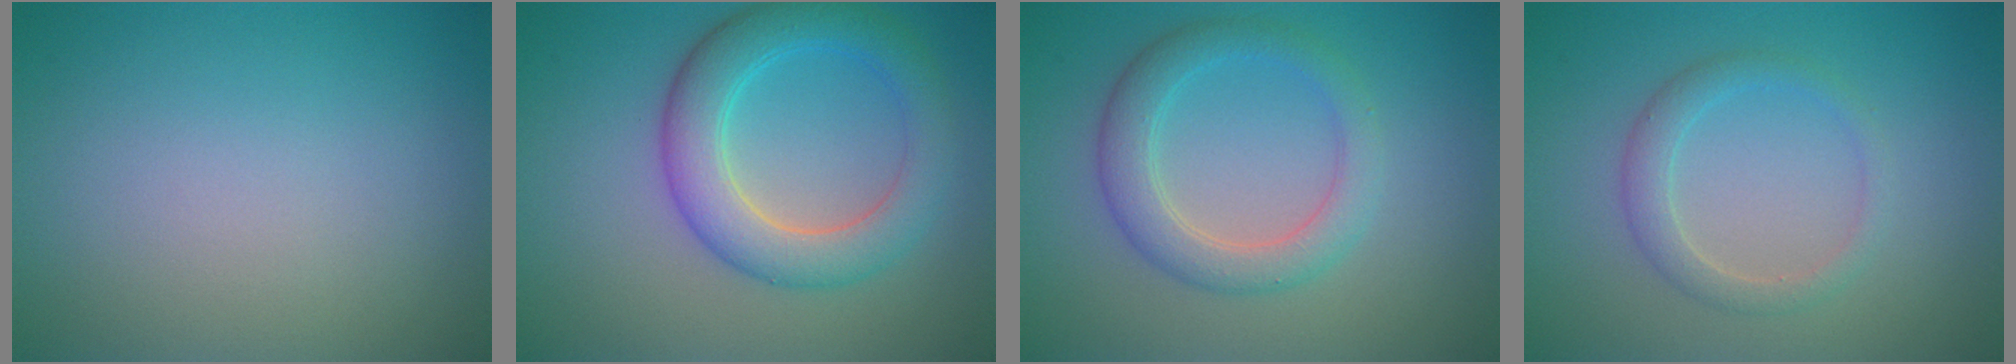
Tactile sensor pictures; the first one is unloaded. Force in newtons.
{"total": 5.6, "press": 5.6, "slide": 0.4}
{"total": 3.7, "press": 3.7, "slide": 0.0}
{"total": 2.2, "press": 2.2, "slide": 0.2}